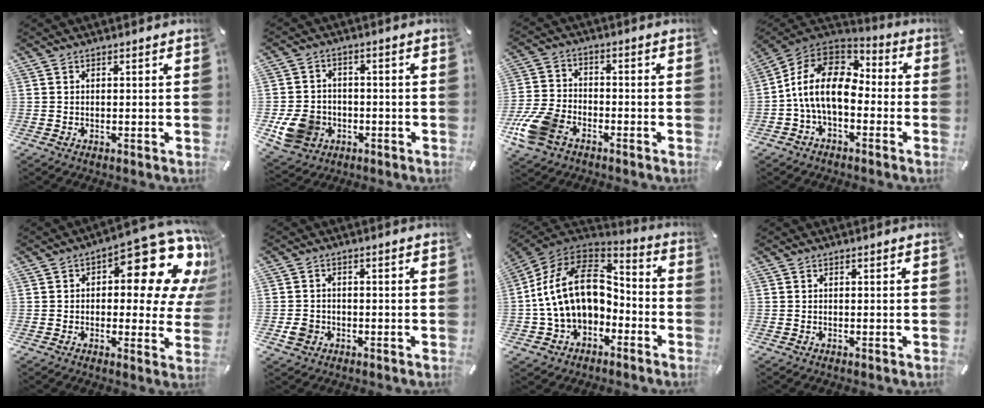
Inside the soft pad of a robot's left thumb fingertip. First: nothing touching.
{"total": 9.1, "force": [-2.5, 7.9, 3.8], "torque": [-0.082, 0.016, -0.043]}
{"total": 11.5, "force": [-6.2, 7.4, 6.3], "torque": [-0.141, 0.029, -0.116]}
{"total": 14.3, "force": [-2.4, 9.1, 10.7], "torque": [-0.226, 0.026, -0.049]}
{"total": 17.8, "force": [8.2, 7.5, 13.9], "torque": [-0.167, -0.070, 0.127]}
{"total": 3.8, "force": [-1.4, 3.2, 1.4], "torque": [-0.027, 0.004, -0.026]}
{"total": 19.7, "force": [0.1, 14.2, 13.6], "torque": [-0.272, 0.013, 0.007]}
{"total": 0.0}